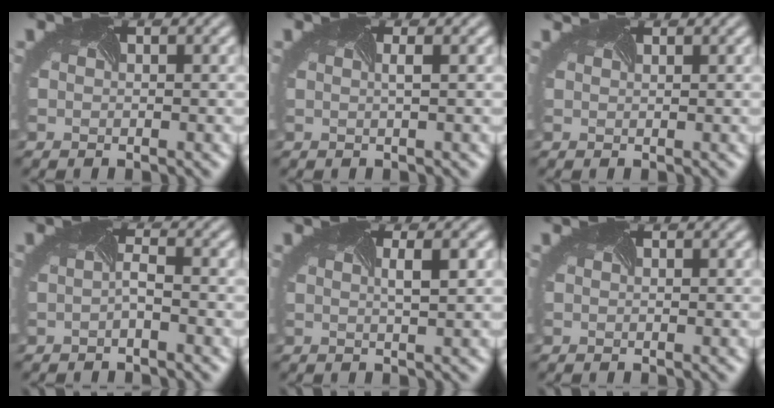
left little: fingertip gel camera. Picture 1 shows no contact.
{"total": 1.1, "force": [0.2, 0.4, 1.1], "torque": [-0.007, -0.002, -0.010]}
{"total": 1.8, "force": [1.7, 0.3, 0.5], "torque": [-0.009, 0.004, 0.009]}
{"total": 1.0, "force": [-0.7, -0.1, 0.7], "torque": [-0.019, -0.005, -0.015]}
{"total": 1.8, "force": [0.3, 0.4, 1.7], "torque": [-0.014, 0.005, 0.000]}
{"total": 0.0}